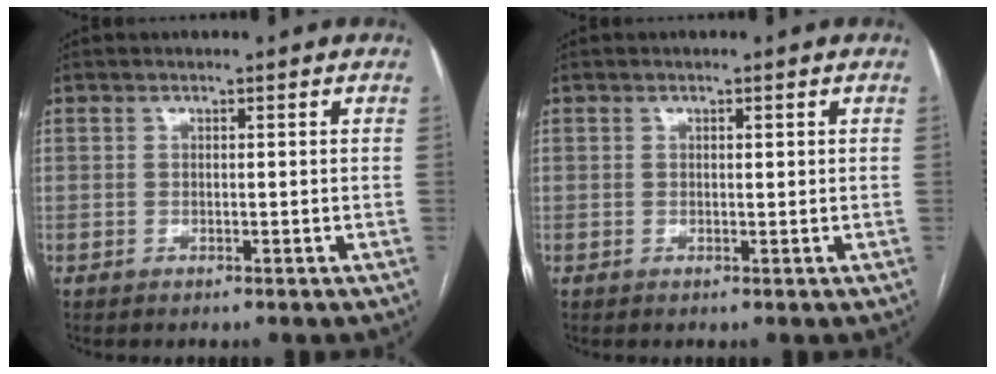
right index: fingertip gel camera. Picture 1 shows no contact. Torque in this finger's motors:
{"motor_torque": [0.02, 0.23, -0.03, 0.00]}